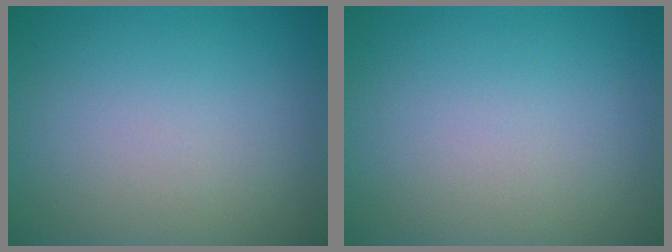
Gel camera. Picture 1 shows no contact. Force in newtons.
{"total": 0.0}